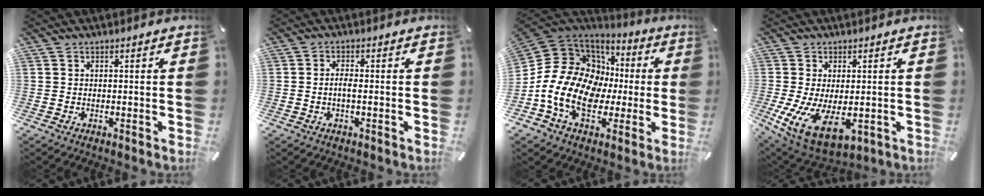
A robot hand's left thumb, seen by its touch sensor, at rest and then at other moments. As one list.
[{"total": 2.6, "force": [-0.6, 0.8, 2.4], "torque": [-0.052, 0.001, -0.013]}, {"total": 18.8, "force": [-2.5, 14.8, 11.3], "torque": [-0.232, -0.002, -0.038]}, {"total": 12.1, "force": [-1.9, 6.5, 10.0], "torque": [-0.204, -0.010, -0.024]}]